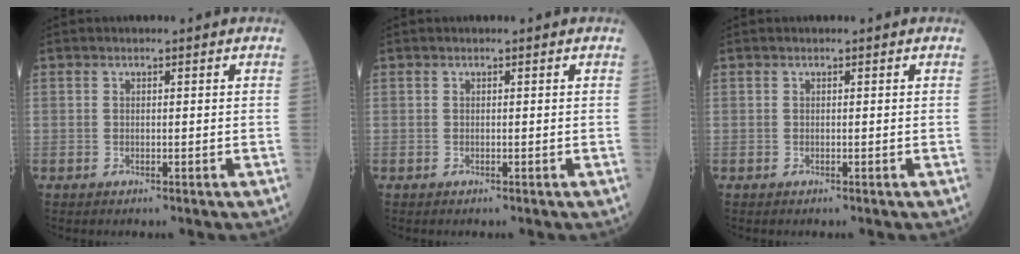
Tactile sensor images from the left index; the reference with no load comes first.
{"total": 0.0}
{"total": 0.0}